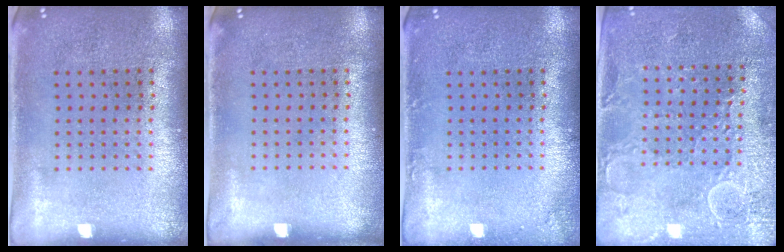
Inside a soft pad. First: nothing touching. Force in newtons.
{"total": 0.0}
{"total": 1.0, "press": 1.0, "slide": 0.2}
{"total": 2.9, "press": 2.8, "slide": 0.4}